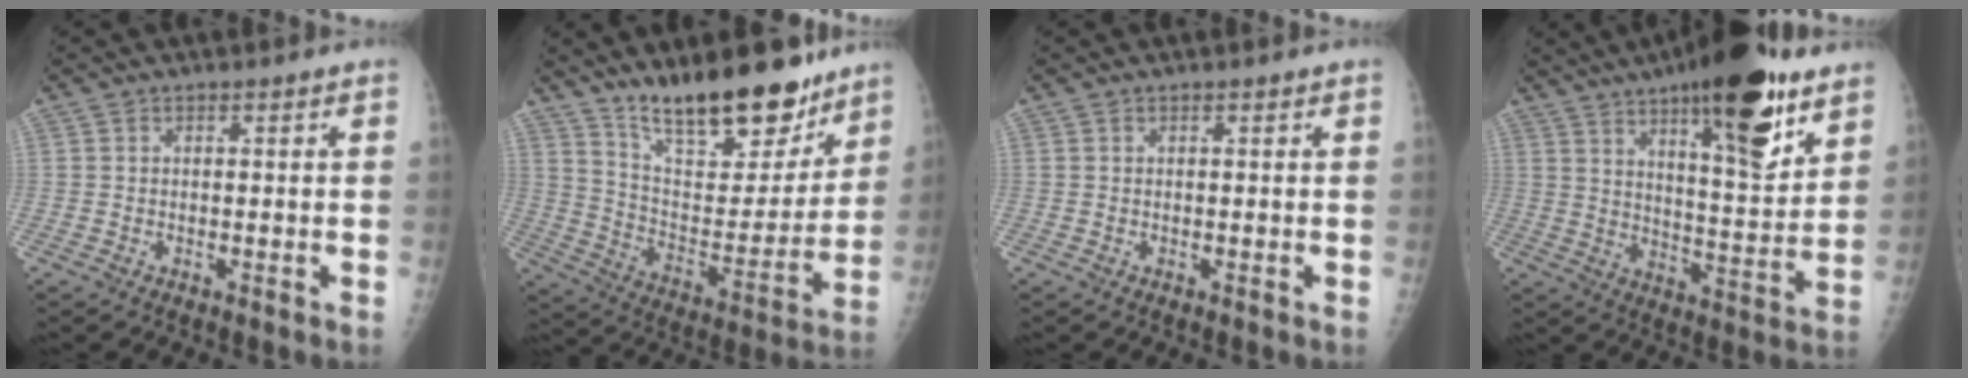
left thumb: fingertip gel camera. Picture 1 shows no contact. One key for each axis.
{"total": 21.8, "fx": 16.5, "fy": 7.6, "fz": 12.1, "tx": -0.144, "ty": -0.098, "tz": 0.274}
{"total": 0.0}
{"total": 20.7, "fx": 12.2, "fy": 6.0, "fz": 15.6, "tx": -0.202, "ty": -0.063, "tz": 0.185}